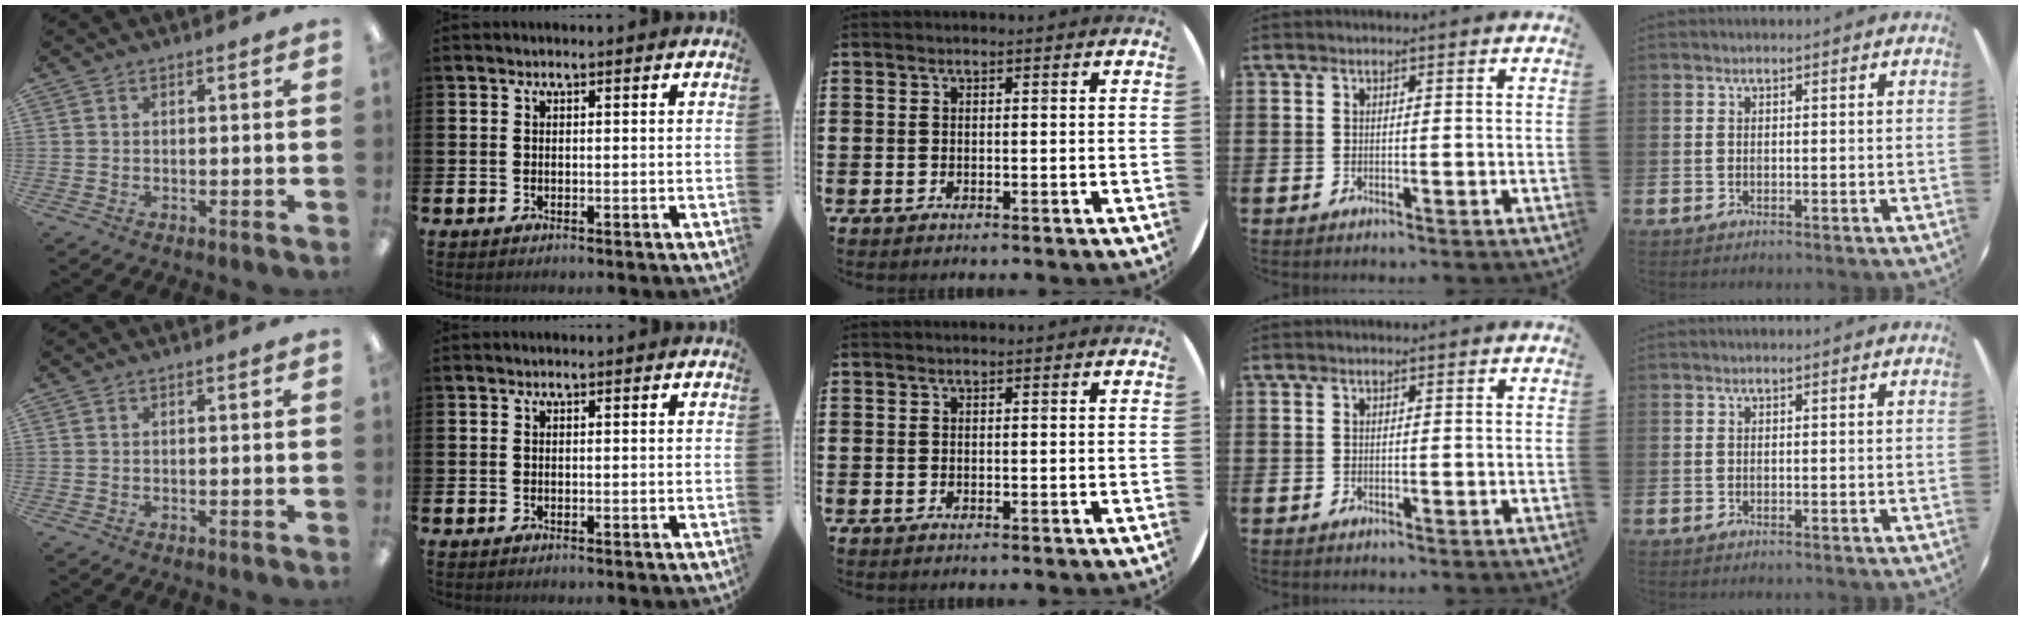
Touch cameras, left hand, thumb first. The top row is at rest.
{}